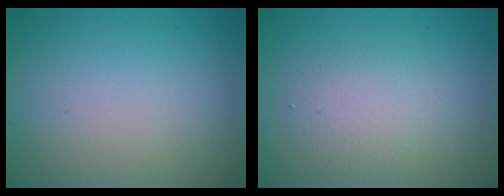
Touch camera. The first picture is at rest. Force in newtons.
{"total": 2.7, "press": 2.7, "slide": 0.1}